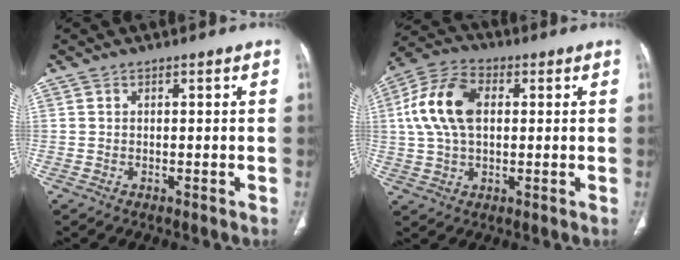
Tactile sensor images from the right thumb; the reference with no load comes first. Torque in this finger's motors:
{"motor_torque": [0.15, 0.53, 0.92, -0.25, 0.17]}